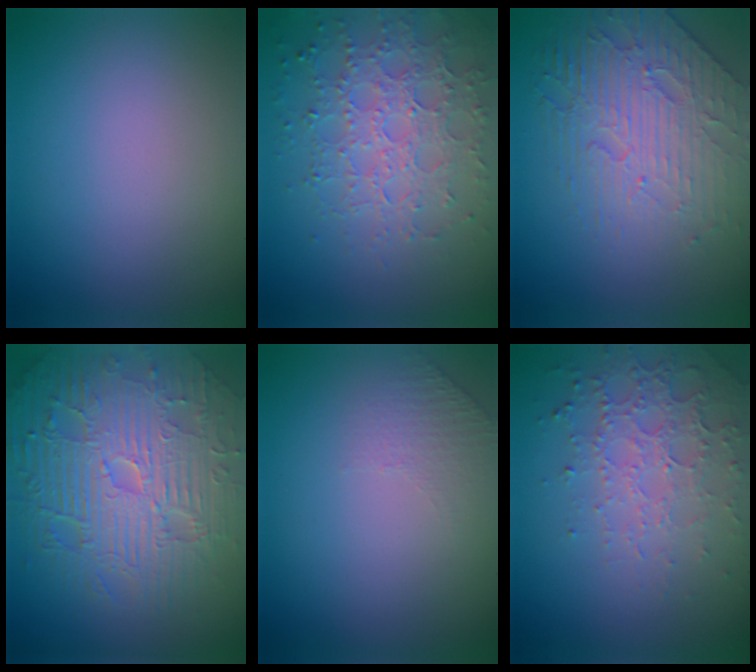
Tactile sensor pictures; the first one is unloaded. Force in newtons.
{"total": 5.5, "press": 4.7, "slide": 2.8}
{"total": 5.0, "press": 4.4, "slide": 2.5}
{"total": 11.3, "press": 7.2, "slide": 8.7}
{"total": 1.2, "press": 0.7, "slide": 0.9}
{"total": 4.7, "press": 3.3, "slide": 3.4}